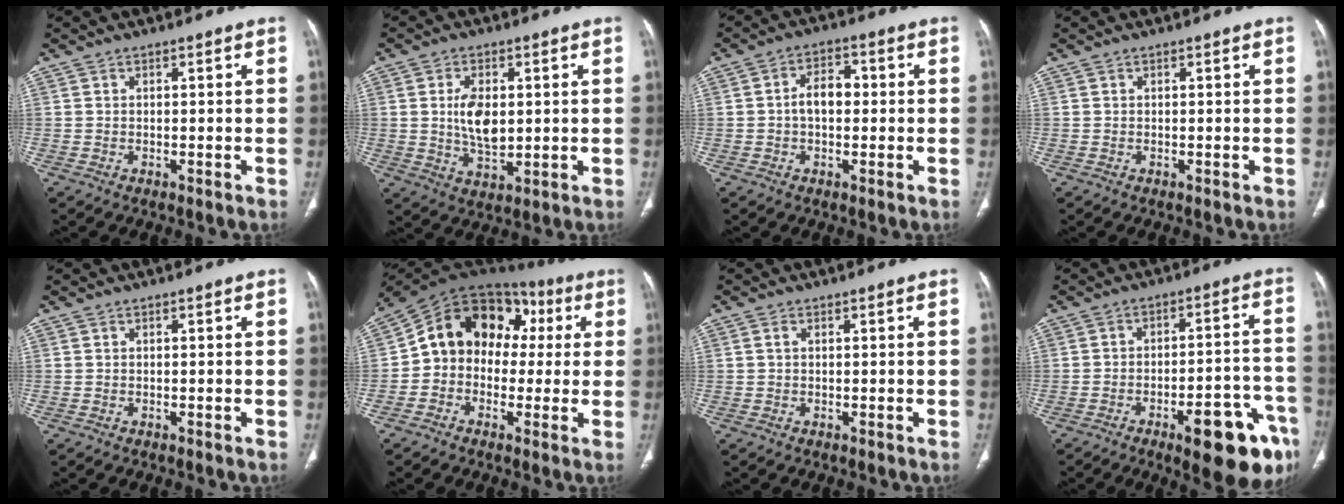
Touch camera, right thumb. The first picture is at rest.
{"total": 8.0, "force": [1.0, 4.5, 6.5], "torque": [-0.107, -0.010, 0.024]}
{"total": 5.5, "force": [-0.1, 3.5, 4.3], "torque": [-0.065, 0.020, -0.009]}
{"total": 0.0}
{"total": 0.0}
{"total": 16.6, "force": [1.8, 12.8, 10.4], "torque": [-0.127, 0.055, 0.017]}
{"total": 0.8, "force": [0.2, 0.5, 0.6], "torque": [-0.014, 0.004, 0.005]}
{"total": 17.1, "force": [-9.2, 5.2, 13.5], "torque": [-0.118, 0.060, -0.116]}